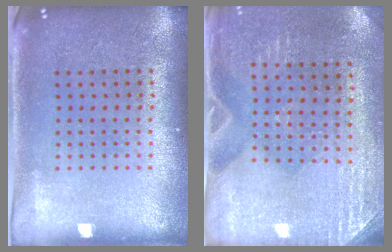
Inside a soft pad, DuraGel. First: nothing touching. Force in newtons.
{"total": 2.8, "press": 2.6, "slide": 1.2}